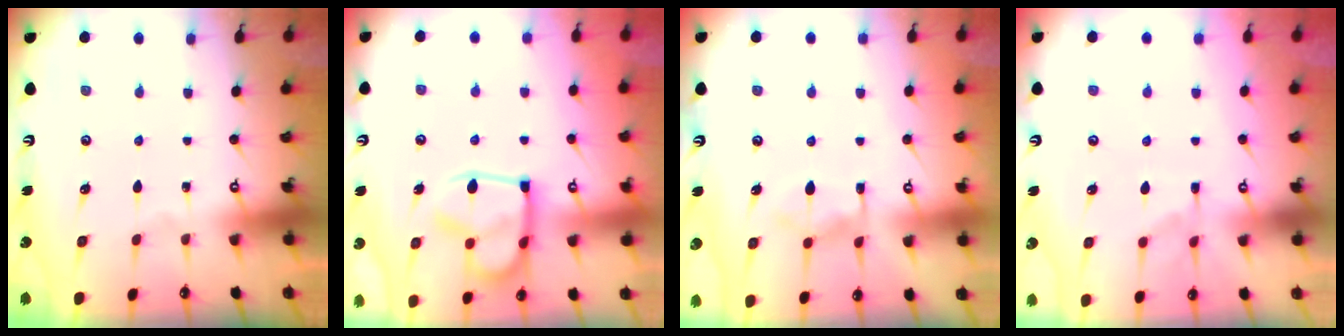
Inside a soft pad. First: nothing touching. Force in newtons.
{"total": 16.0, "press": 15.9, "slide": 1.3}
{"total": 8.6, "press": 8.6, "slide": 0.7}
{"total": 1.4, "press": 0.6, "slide": 1.2}